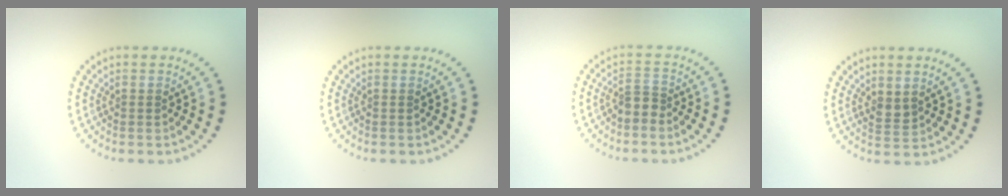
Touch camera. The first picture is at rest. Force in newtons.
{"total": 0.0}
{"total": 1.9, "press": 1.3, "slide": 1.3}
{"total": 1.5, "press": 1.3, "slide": 0.6}